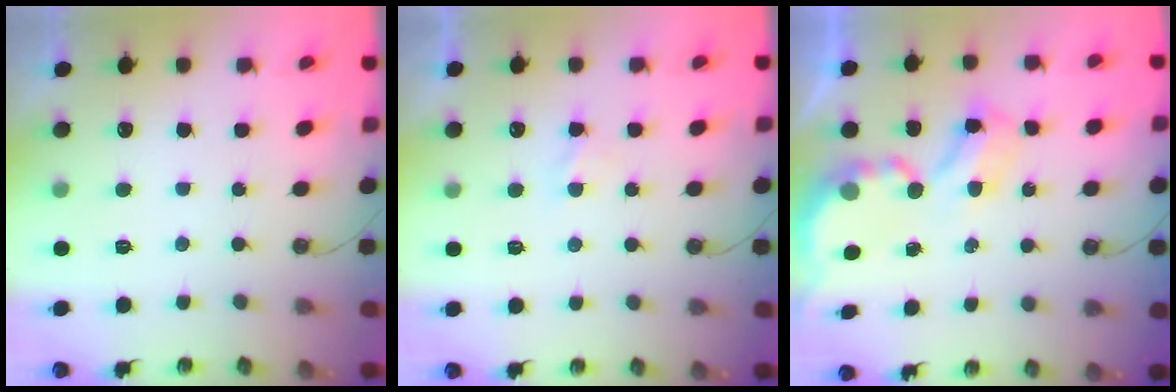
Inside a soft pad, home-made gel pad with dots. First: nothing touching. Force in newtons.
{"total": 2.3, "press": 2.3, "slide": 0.4}
{"total": 5.1, "press": 5.1, "slide": 0.4}